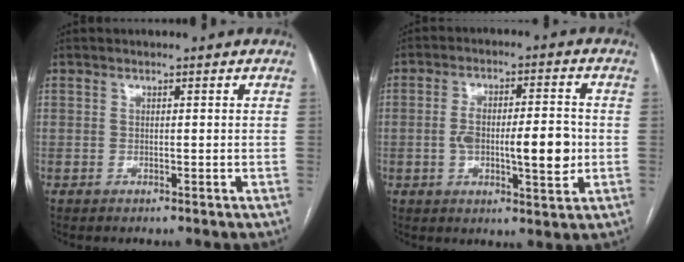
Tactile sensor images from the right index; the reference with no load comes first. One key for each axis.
{"total": 11.3, "fx": -1.1, "fy": 3.0, "fz": 10.8, "tx": -0.181, "ty": 0.008, "tz": -0.014}